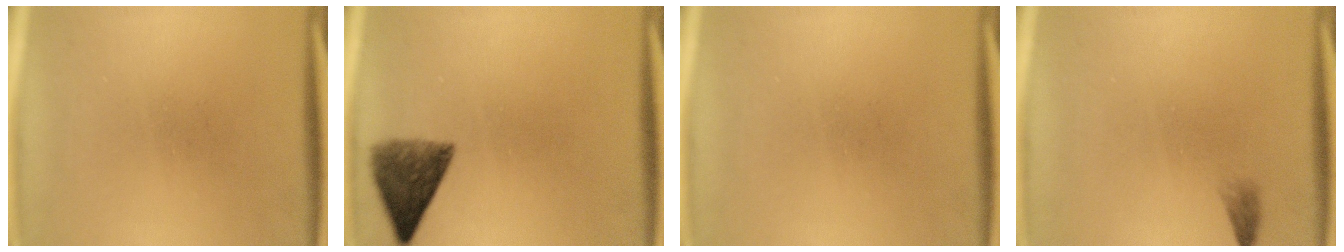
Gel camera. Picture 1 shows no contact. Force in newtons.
{"total": 6.9}
{"total": 0.0}
{"total": 1.1}